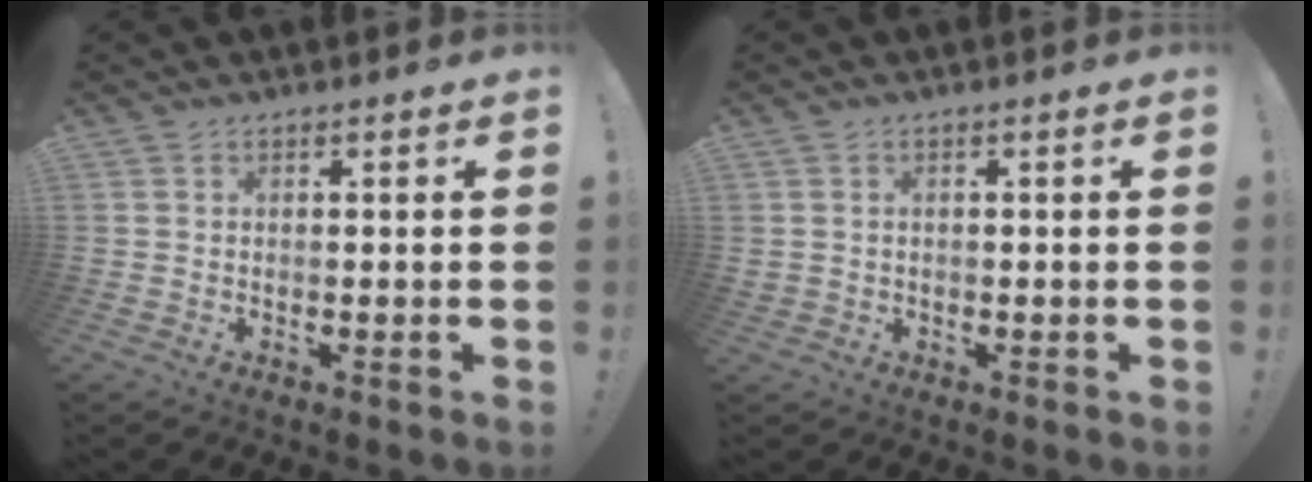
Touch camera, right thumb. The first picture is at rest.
{"total": 2.2, "force": [0.6, 2.0, 0.7], "torque": [-0.013, -0.006, 0.010]}